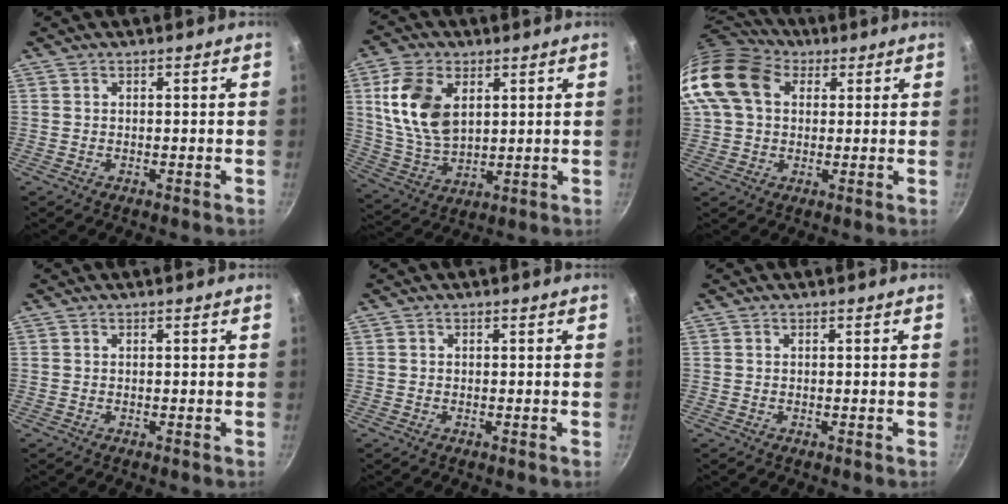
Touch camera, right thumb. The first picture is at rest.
{"total": 13.8, "force": [3.9, 8.6, 10.0], "torque": [-0.177, -0.020, 0.086]}
{"total": 16.0, "force": [4.3, 12.0, 9.7], "torque": [-0.193, 0.027, 0.063]}
{"total": 0.0}
{"total": 0.0}
{"total": 0.0}